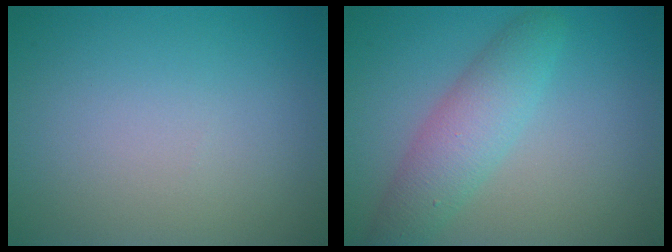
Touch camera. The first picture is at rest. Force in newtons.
{"total": 4.2, "press": 4.2, "slide": 0.1}